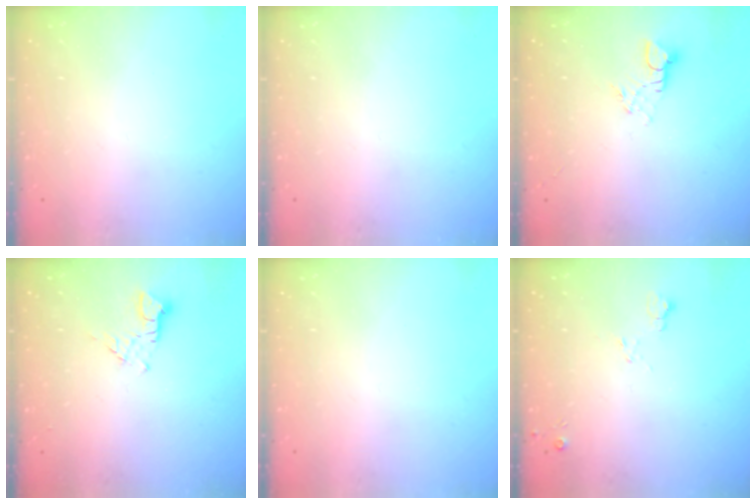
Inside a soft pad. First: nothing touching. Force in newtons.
{"total": 0.0}
{"total": 2.3, "press": 2.3, "slide": 0.2}
{"total": 3.6, "press": 3.6, "slide": 0.4}
{"total": 0.0}
{"total": 4.6, "press": 4.5, "slide": 0.9}